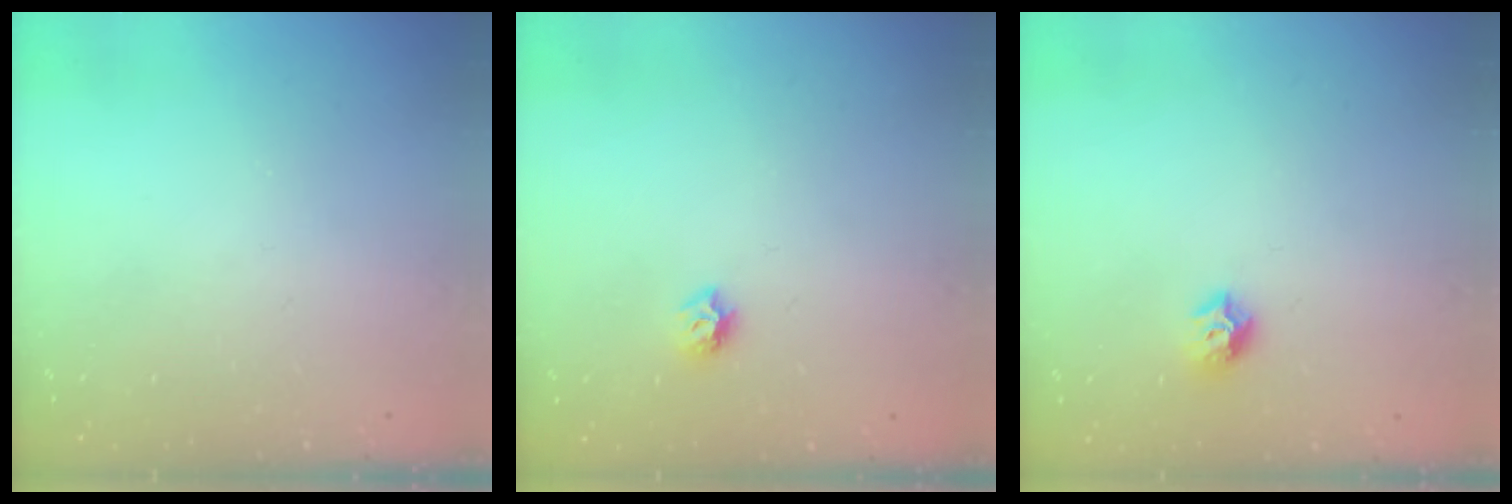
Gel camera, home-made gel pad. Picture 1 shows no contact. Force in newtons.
{"total": 5.8, "press": 5.8, "slide": 0.7}
{"total": 8.2, "press": 8.1, "slide": 1.0}